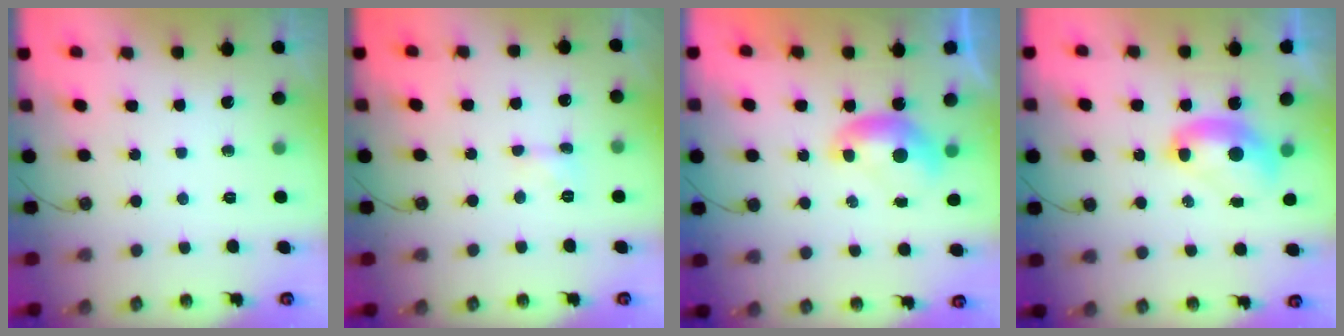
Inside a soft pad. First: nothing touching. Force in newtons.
{"total": 2.0, "press": 2.0, "slide": 0.4}
{"total": 0.0}
{"total": 2.5, "press": 2.5, "slide": 0.1}